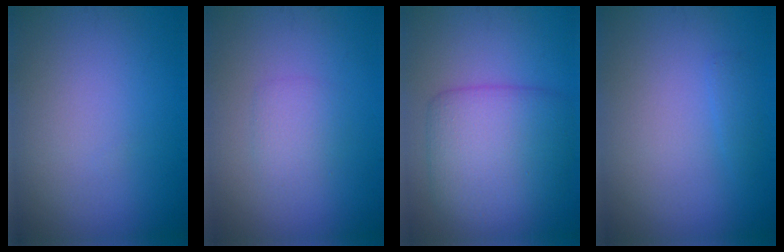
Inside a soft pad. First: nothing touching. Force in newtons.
{"total": 1.6, "press": 1.6, "slide": 0.1}
{"total": 6.8, "press": 6.8, "slide": 0.3}
{"total": 0.8, "press": 0.8, "slide": 0.0}